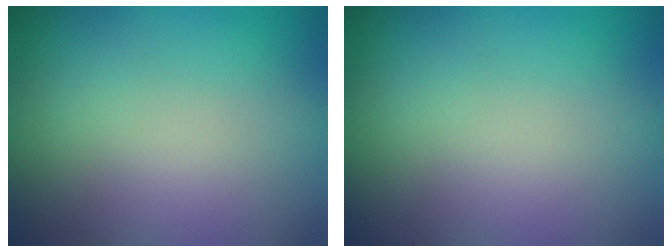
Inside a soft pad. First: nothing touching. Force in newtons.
{"total": 0.0}